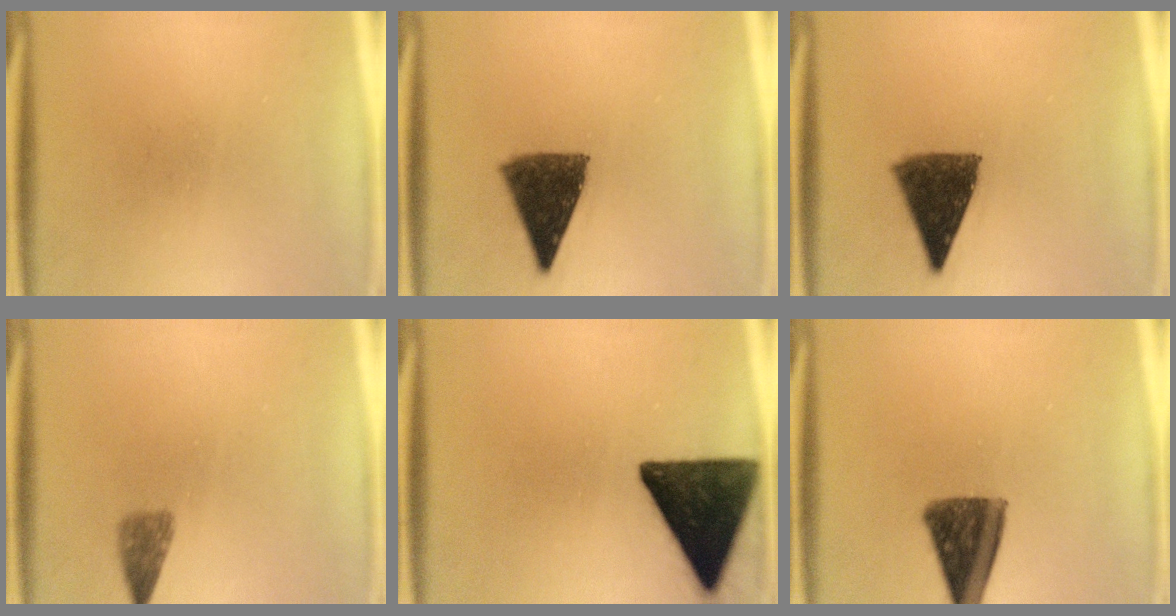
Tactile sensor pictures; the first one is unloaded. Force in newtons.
{"total": 10.4}
{"total": 10.4}
{"total": 2.4}
{"total": 16.2}
{"total": 10.9}